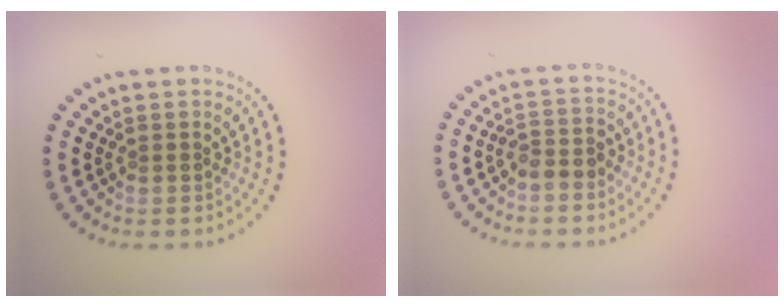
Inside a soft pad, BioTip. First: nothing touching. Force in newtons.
{"total": 2.1, "press": 1.9, "slide": 0.7}